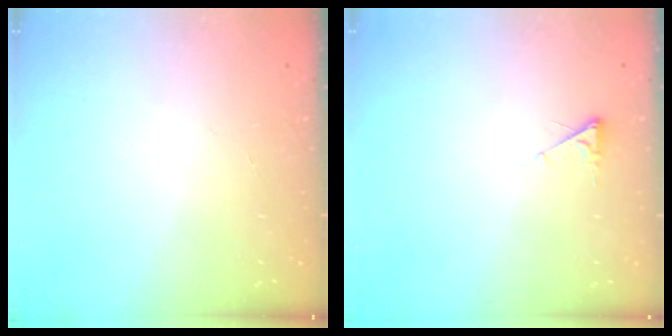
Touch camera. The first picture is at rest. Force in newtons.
{"total": 2.6, "press": 2.6, "slide": 0.4}